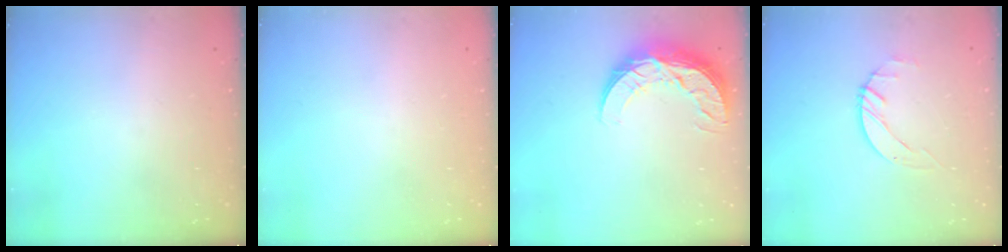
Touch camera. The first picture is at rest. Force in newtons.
{"total": 0.0}
{"total": 12.6, "press": 12.6, "slide": 0.8}
{"total": 1.4, "press": 1.4, "slide": 0.2}